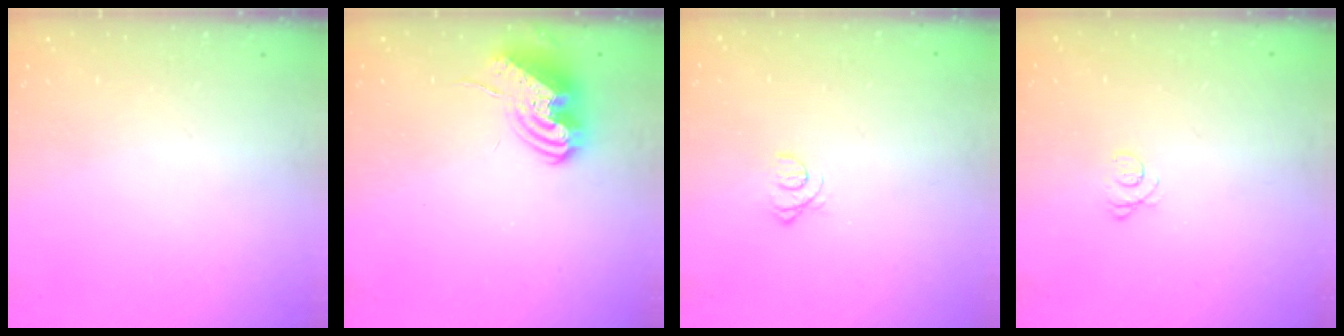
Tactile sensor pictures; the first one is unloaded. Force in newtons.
{"total": 8.9, "press": 8.9, "slide": 0.4}
{"total": 1.7, "press": 1.7, "slide": 0.2}
{"total": 2.8, "press": 2.8, "slide": 0.4}